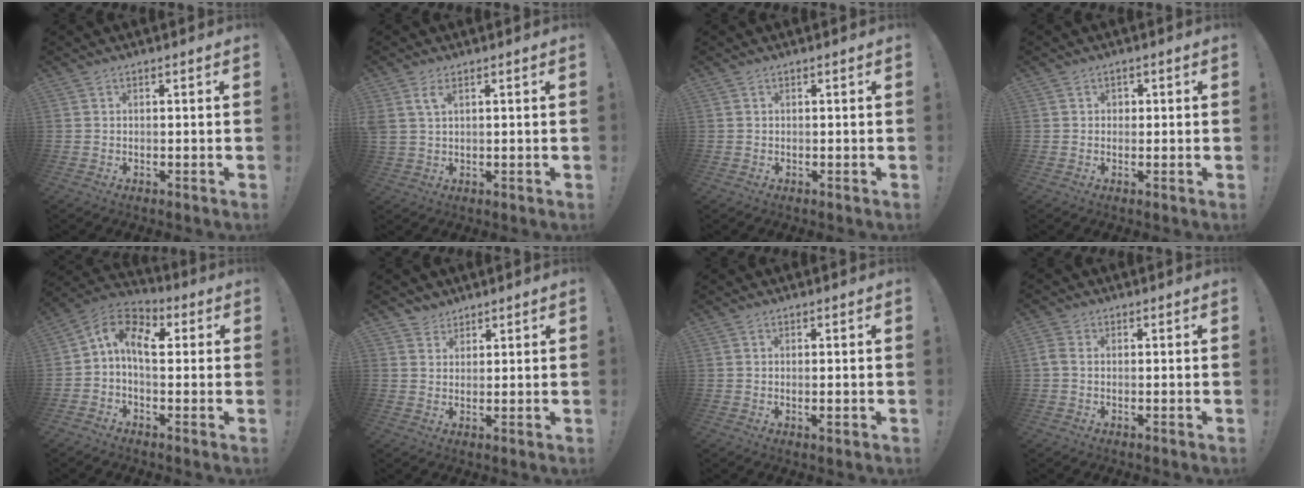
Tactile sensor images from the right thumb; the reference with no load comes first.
{"total": 3.6, "force": [1.6, 1.3, 3.0], "torque": [-0.067, 0.003, 0.031]}
{"total": 0.7, "force": [0.0, 0.7, 0.0], "torque": [0.000, 0.002, 0.000]}
{"total": 1.3, "force": [0.0, 1.3, 0.4], "torque": [-0.008, 0.002, 0.000]}
{"total": 10.2, "force": [1.7, 6.0, 8.1], "torque": [-0.151, 0.007, 0.032]}
{"total": 3.4, "force": [2.6, 2.2, 0.0], "torque": [0.002, -0.015, 0.048]}
{"total": 1.6, "force": [0.0, 0.3, 1.6], "torque": [-0.026, -0.001, 0.001]}
{"total": 2.2, "force": [0.2, 1.5, 1.6], "torque": [-0.031, 0.006, 0.004]}